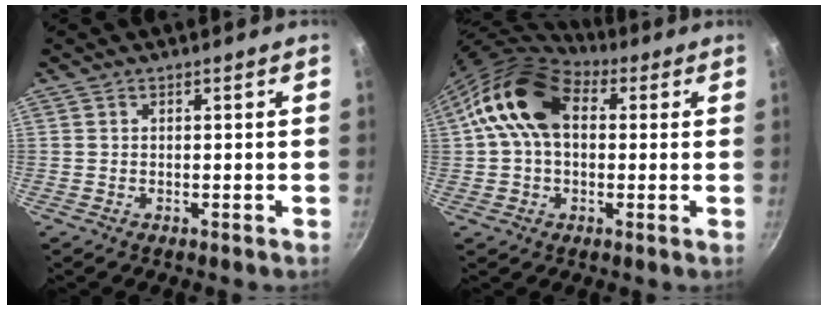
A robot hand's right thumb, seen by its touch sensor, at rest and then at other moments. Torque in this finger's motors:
{"motor_torque": [-0.39, 1.12, 0.22, -0.04, 0.24]}